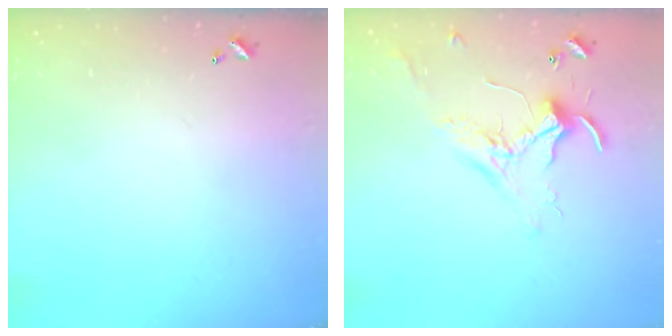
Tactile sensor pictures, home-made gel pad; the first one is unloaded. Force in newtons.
{"total": 2.3, "press": 2.3, "slide": 0.5}